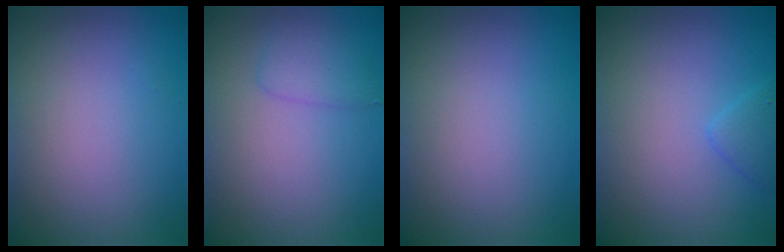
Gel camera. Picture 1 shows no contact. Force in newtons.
{"total": 1.7, "press": 1.7, "slide": 0.1}
{"total": 0.0}
{"total": 1.5, "press": 1.5, "slide": 0.1}